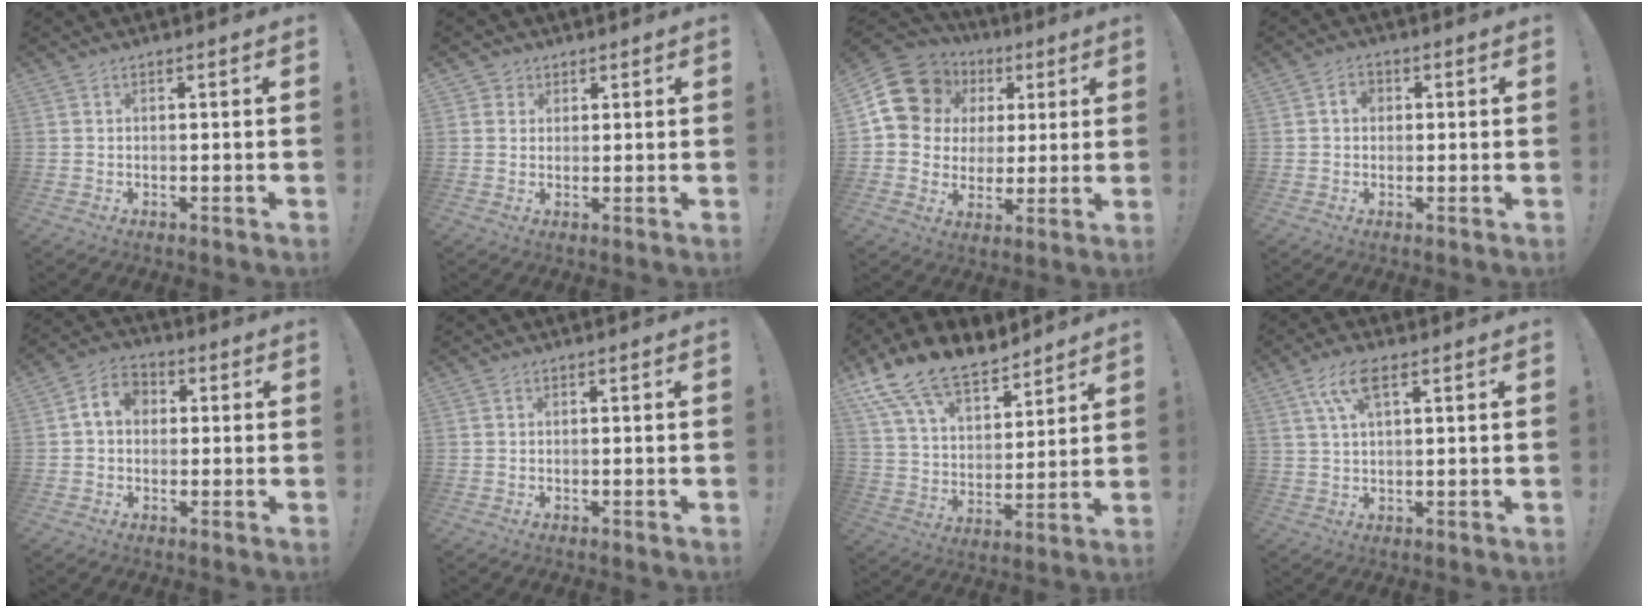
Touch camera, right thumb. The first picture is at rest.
{"total": 2.6, "force": [1.4, 2.2, 0.3], "torque": [-0.001, -0.008, 0.026]}
{"total": 16.6, "force": [6.3, 13.6, 7.0], "torque": [-0.110, -0.022, 0.141]}
{"total": 3.1, "force": [0.4, 2.4, 1.8], "torque": [-0.028, 0.005, 0.006]}
{"total": 7.5, "force": [1.4, 5.8, 4.5], "torque": [-0.065, 0.009, 0.027]}
{"total": 0.0}
{"total": 16.1, "force": [12.5, 7.3, 6.9], "torque": [-0.138, -0.089, 0.235]}
{"total": 7.4, "force": [3.5, 2.5, 6.1], "torque": [-0.125, 0.005, 0.066]}